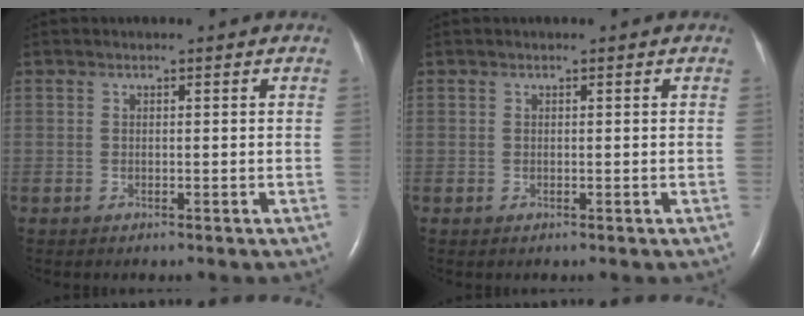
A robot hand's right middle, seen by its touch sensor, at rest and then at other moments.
{"total": 0.0}